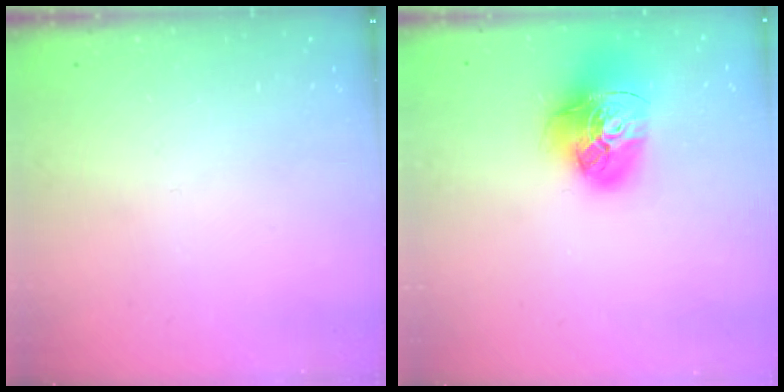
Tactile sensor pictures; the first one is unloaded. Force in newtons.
{"total": 18.6, "press": 18.5, "slide": 2.1}